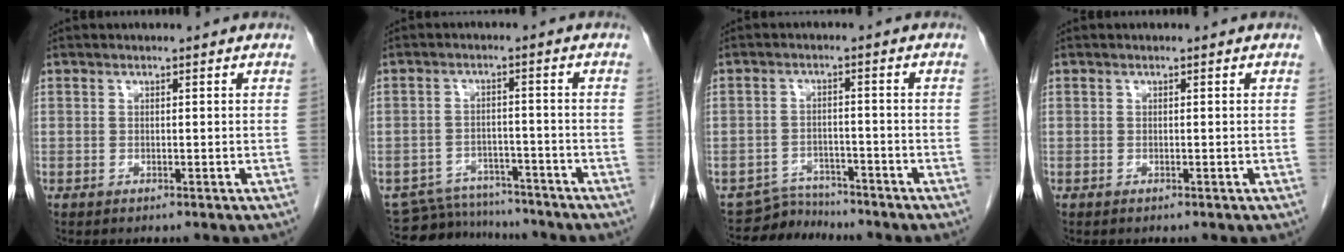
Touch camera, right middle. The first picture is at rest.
{"total": 9.8, "force": [-9.5, 2.5, 1.0], "torque": [-0.016, 0.005, -0.138]}
{"total": 4.5, "force": [-4.3, 0.9, -1.1], "torque": [0.013, -0.001, -0.072]}
{"total": 0.0}